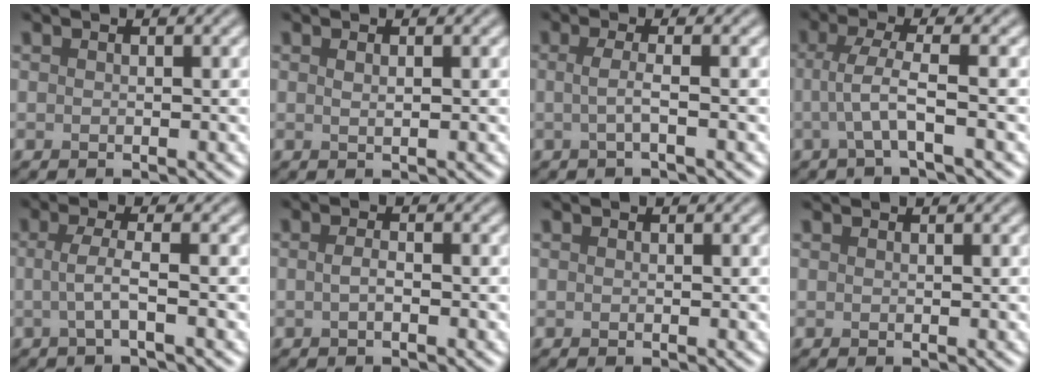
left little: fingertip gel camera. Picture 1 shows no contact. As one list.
[{"total": 0.7, "force": [0.1, 0.3, 0.7], "torque": [-0.005, 0.005, -0.001]}, {"total": 2.1, "force": [-0.7, 0.6, 1.9], "torque": [-0.030, -0.002, -0.019]}, {"total": 3.1, "force": [-0.7, 0.5, 3.0], "torque": [-0.058, -0.001, -0.014]}, {"total": 2.5, "force": [-0.7, 0.6, 2.3], "torque": [-0.044, -0.002, -0.018]}, {"total": 1.0, "force": [-0.6, 0.2, 0.8], "torque": [-0.015, -0.001, -0.012]}, {"total": 0.0}, {"total": 0.7, "force": [0.6, 0.0, 0.1], "torque": [-0.004, 0.001, 0.008]}]